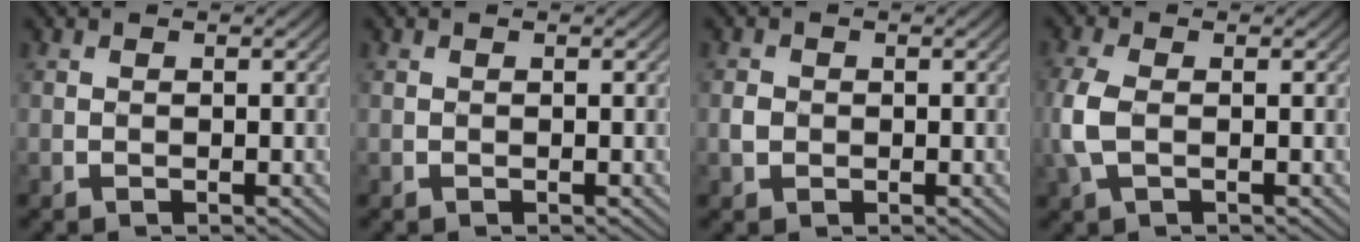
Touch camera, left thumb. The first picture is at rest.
{"total": 0.0}
{"total": 1.6, "force": [-0.5, 1.4, 0.6], "torque": [-0.026, 0.001, -0.012]}
{"total": 5.1, "force": [-0.9, 3.0, 4.0], "torque": [-0.122, 0.004, -0.021]}